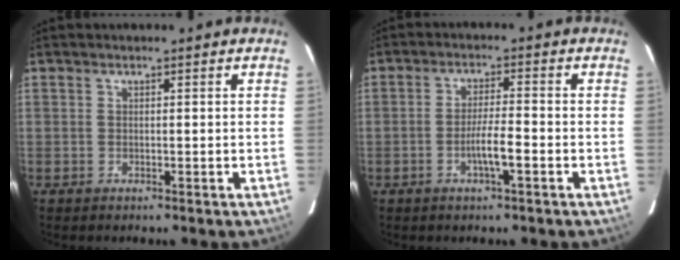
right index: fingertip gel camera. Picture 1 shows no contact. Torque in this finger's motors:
{"motor_torque": [0.93, -0.36, 0.46, 0.10]}